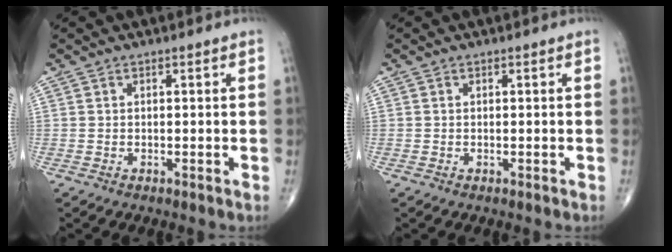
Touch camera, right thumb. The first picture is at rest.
{"total": 0.0}